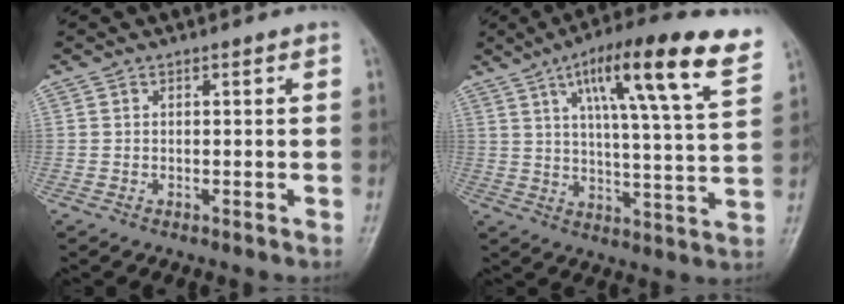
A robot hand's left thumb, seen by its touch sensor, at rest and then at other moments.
{"total": 19.8, "force": [10.3, 3.3, 16.7], "torque": [-0.230, -0.024, 0.151]}